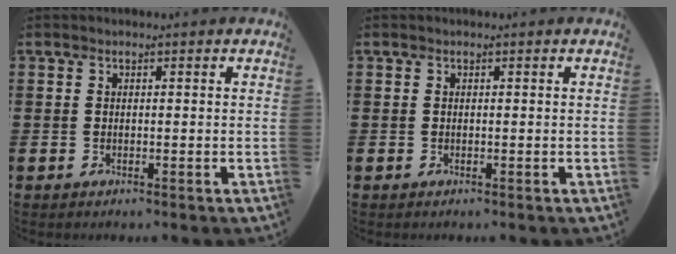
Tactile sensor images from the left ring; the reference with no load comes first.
{"total": 0.0}